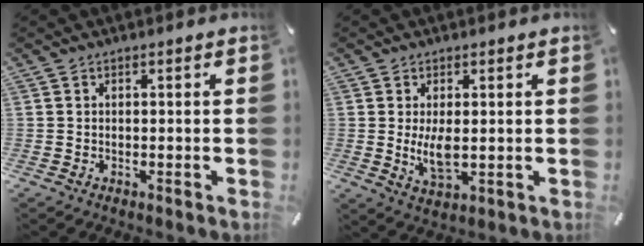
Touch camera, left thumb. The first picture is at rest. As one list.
[{"total": 5.7, "force": [0.4, 2.7, 5.1], "torque": [-0.107, -0.007, 0.003]}]